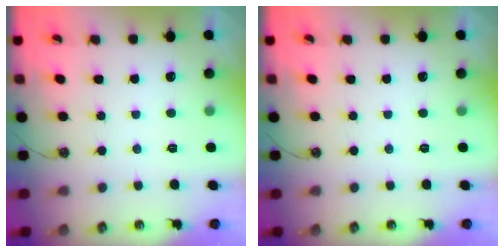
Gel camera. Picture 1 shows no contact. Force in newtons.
{"total": 0.0}